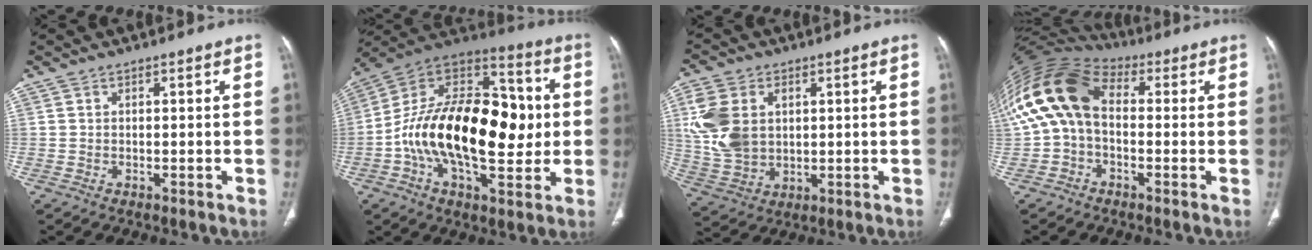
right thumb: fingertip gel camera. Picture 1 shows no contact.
{"total": 28.4, "force": [-1.4, 15.4, 23.9], "torque": [-0.389, 0.026, -0.020]}
{"total": 12.8, "force": [2.6, 9.2, 8.5], "torque": [-0.171, -0.003, 0.060]}
{"total": 15.3, "force": [0.9, 10.0, 11.5], "torque": [-0.230, 0.045, 0.006]}